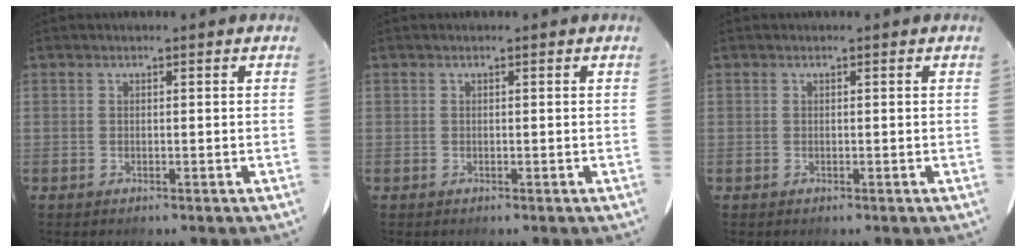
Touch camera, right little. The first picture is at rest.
{"total": 0.0}
{"total": 0.0}